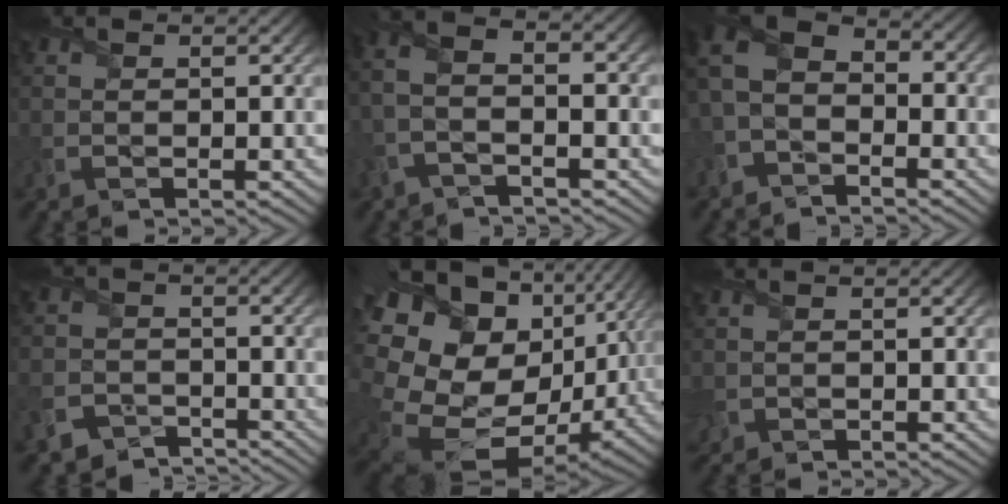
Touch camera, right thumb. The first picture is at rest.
{"total": 5.9, "force": [-1.3, 2.0, 5.4], "torque": [-0.126, 0.015, -0.041]}
{"total": 7.2, "force": [-2.0, 4.9, 5.0], "torque": [-0.127, -0.003, -0.046]}
{"total": 5.3, "force": [-4.1, 3.1, 1.3], "torque": [-0.034, -0.015, -0.083]}
{"total": 20.2, "force": [-1.2, 14.6, 13.9], "torque": [-0.333, -0.041, 0.025]}
{"total": 0.8, "force": [0.0, 0.8, 0.2], "torque": [-0.013, -0.002, -0.001]}